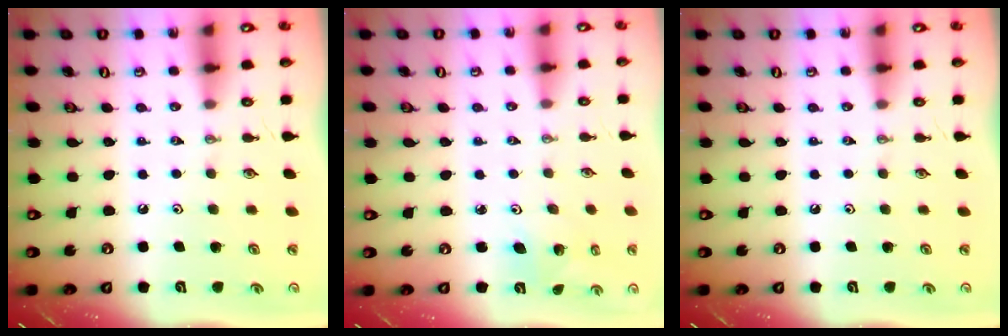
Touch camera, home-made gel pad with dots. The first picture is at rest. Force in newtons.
{"total": 3.5, "press": 3.5, "slide": 0.2}
{"total": 0.0}